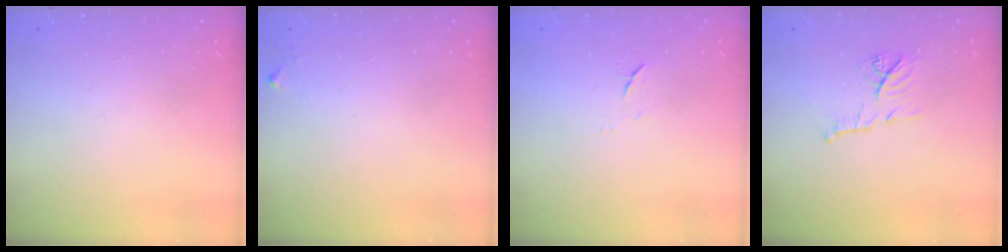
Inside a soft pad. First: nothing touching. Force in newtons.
{"total": 2.8, "press": 2.8, "slide": 0.2}
{"total": 4.6, "press": 4.6, "slide": 0.7}
{"total": 9.5, "press": 9.5, "slide": 0.2}